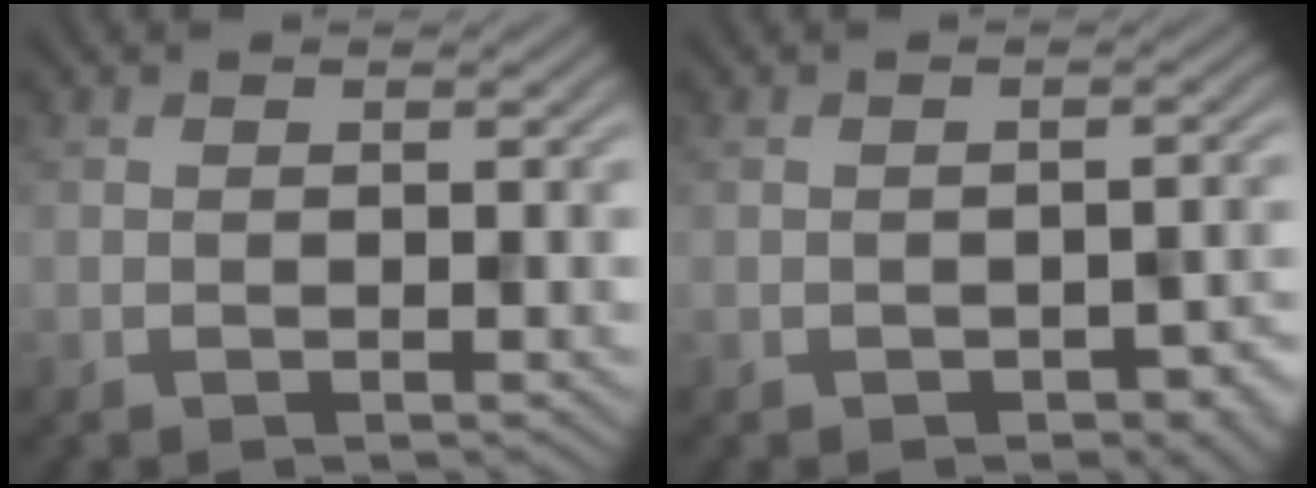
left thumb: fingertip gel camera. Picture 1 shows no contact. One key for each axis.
{"total": 3.5, "fx": -2.2, "fy": 1.4, "fz": 2.3, "tx": -0.019, "ty": -0.007, "tz": -0.009}